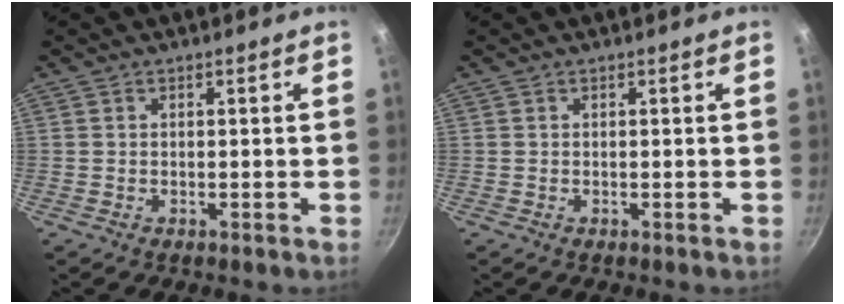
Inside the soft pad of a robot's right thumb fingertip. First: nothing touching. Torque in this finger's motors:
{"motor_torque": [-0.02, 0.00, -0.01, 0.01, 0.01]}